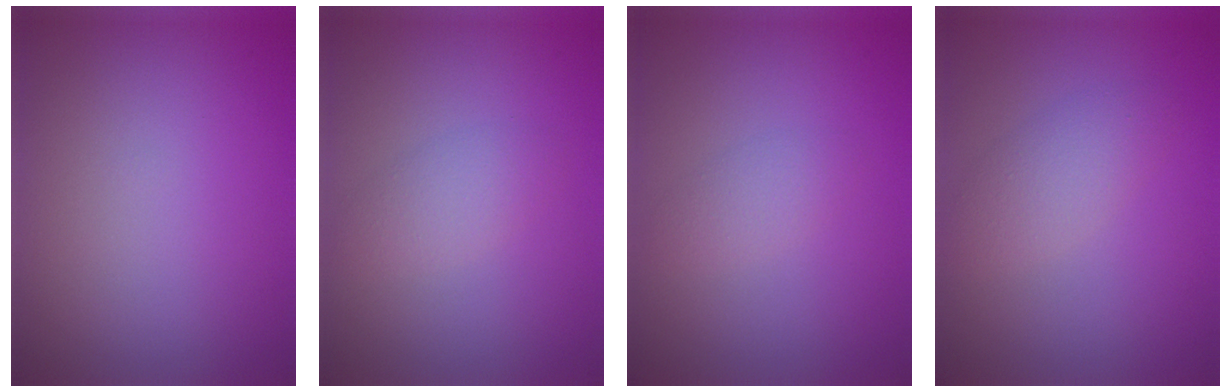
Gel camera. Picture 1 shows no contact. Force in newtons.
{"total": 1.7, "press": 1.7, "slide": 0.1}
{"total": 1.5, "press": 1.5, "slide": 0.1}
{"total": 2.5, "press": 2.5, "slide": 0.0}